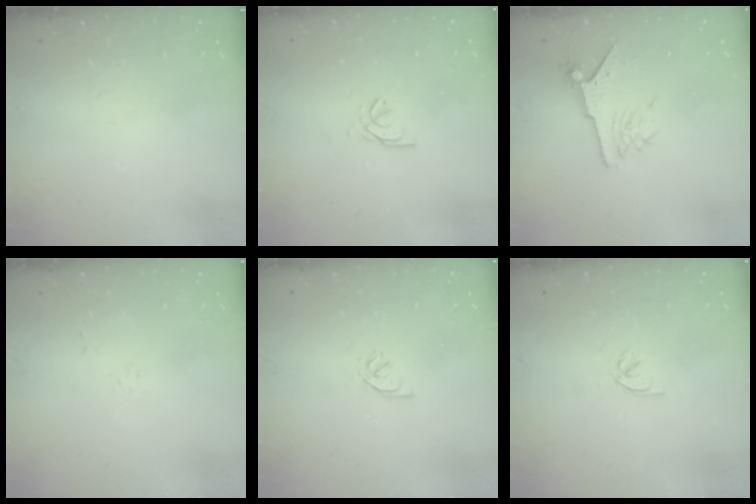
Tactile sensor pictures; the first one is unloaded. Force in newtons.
{"total": 2.7, "press": 2.7, "slide": 0.4}
{"total": 6.8, "press": 6.7, "slide": 1.0}
{"total": 2.7, "press": 2.7, "slide": 0.3}
{"total": 2.2, "press": 2.1, "slide": 0.6}
{"total": 2.4, "press": 2.3, "slide": 0.7}